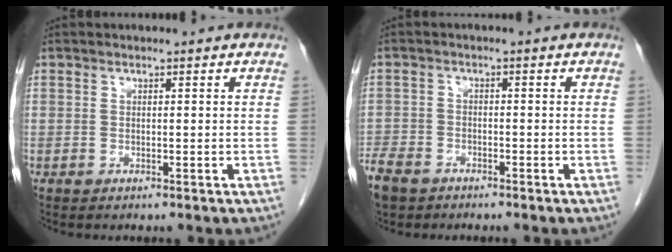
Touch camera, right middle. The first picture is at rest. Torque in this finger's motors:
{"motor_torque": [1.13, -1.01, 0.77, 0.21]}